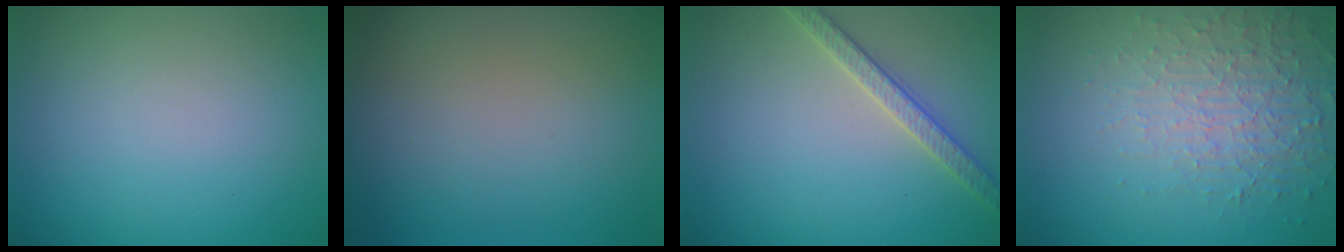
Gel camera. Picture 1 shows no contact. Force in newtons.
{"total": 0.0}
{"total": 2.7, "press": 2.7, "slide": 0.1}
{"total": 5.1, "press": 3.4, "slide": 3.8}